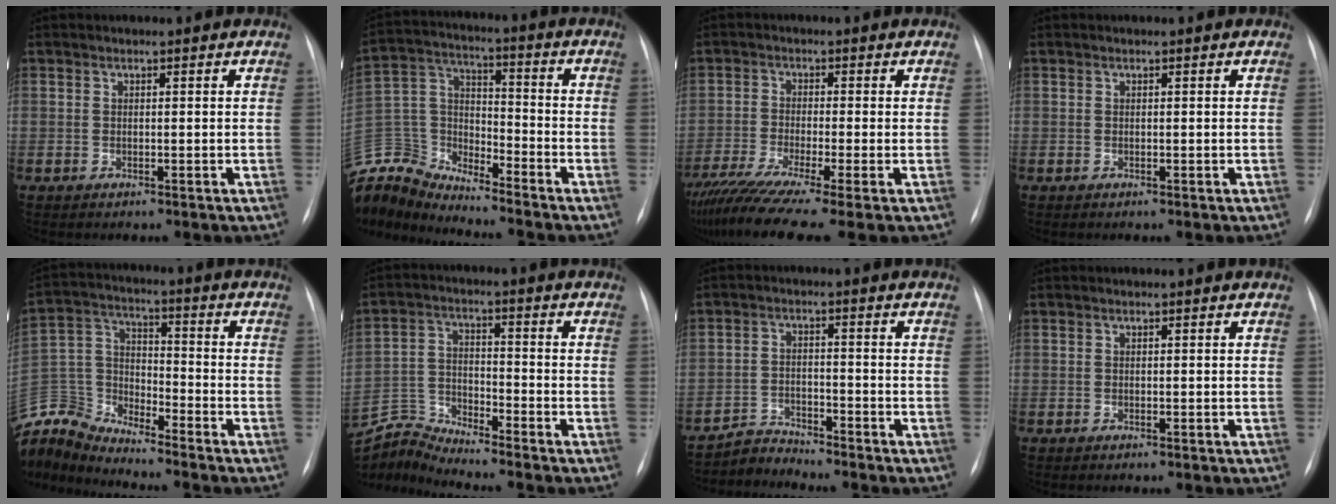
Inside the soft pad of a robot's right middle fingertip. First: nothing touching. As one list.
[{"total": 15.2, "force": [-14.8, 3.0, 1.9], "torque": [-0.061, 0.051, -0.281]}, {"total": 11.8, "force": [-8.7, -0.4, 7.9], "torque": [-0.145, -0.033, -0.145]}, {"total": 0.0}, {"total": 13.1, "force": [-13.0, 1.4, 1.2], "torque": [-0.044, 0.043, -0.257]}, {"total": 7.4, "force": [-7.2, -1.7, -1.0], "torque": [0.003, 0.006, -0.139]}, {"total": 3.8, "force": [-3.6, -0.3, -1.3], "torque": [0.025, -0.010, -0.066]}, {"total": 0.0}]